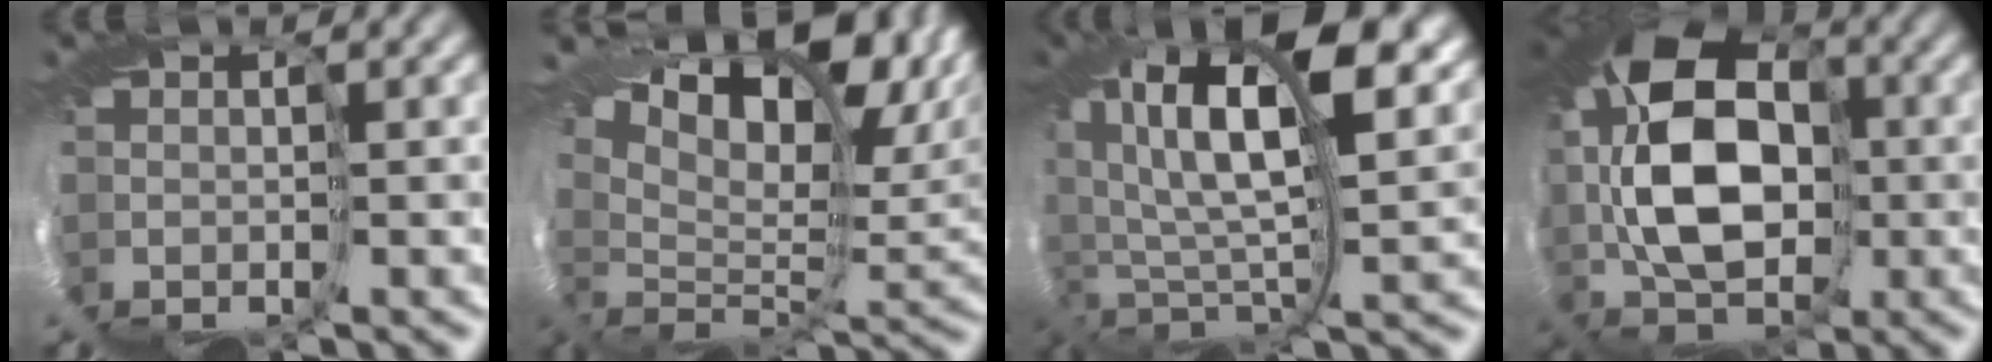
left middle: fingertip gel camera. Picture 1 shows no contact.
{"total": 12.6, "force": [9.5, 3.6, 7.5], "torque": [-0.116, 0.026, 0.159]}
{"total": 13.7, "force": [8.2, 5.1, 9.8], "torque": [-0.213, 0.013, 0.148]}
{"total": 11.3, "force": [2.3, 6.7, 8.7], "torque": [-0.176, 0.020, 0.019]}